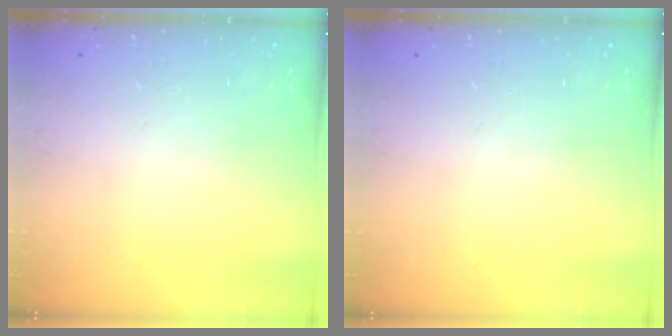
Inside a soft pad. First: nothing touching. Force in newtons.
{"total": 0.0}